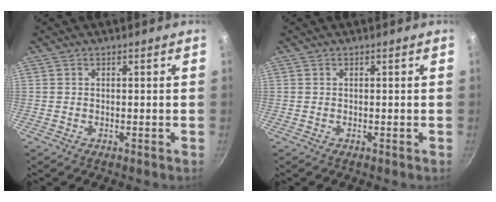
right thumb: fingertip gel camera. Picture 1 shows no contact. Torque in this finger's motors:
{"motor_torque": [-0.02, 0.01, 0.00, -0.01, 0.00]}